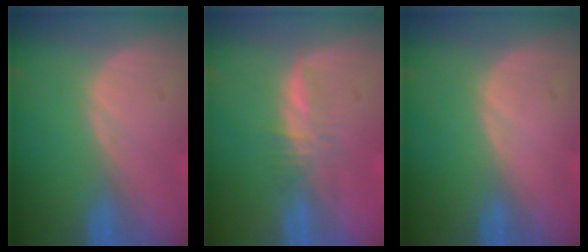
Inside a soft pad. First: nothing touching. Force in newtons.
{"total": 2.8, "press": 2.7, "slide": 0.5}
{"total": 0.0}